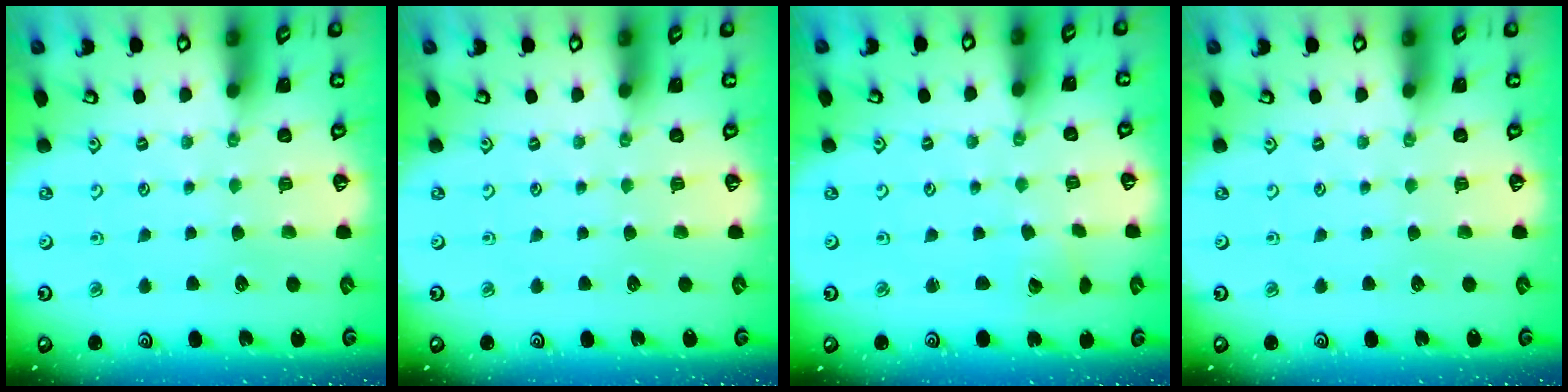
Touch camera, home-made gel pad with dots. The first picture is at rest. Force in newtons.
{"total": 0.0}
{"total": 2.3, "press": 2.3, "slide": 0.1}
{"total": 0.0}